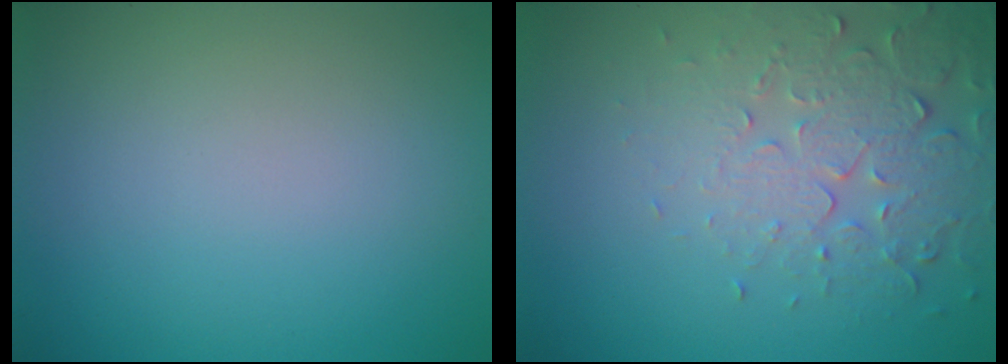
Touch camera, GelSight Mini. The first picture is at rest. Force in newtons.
{"total": 5.3, "press": 3.9, "slide": 3.6}